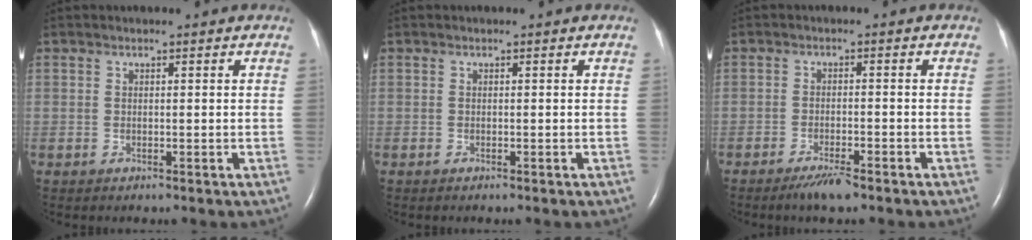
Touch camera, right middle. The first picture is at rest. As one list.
[{"total": 0.0}, {"total": 3.7, "force": [-2.8, 0.4, 2.4], "torque": [-0.051, -0.006, -0.050]}]